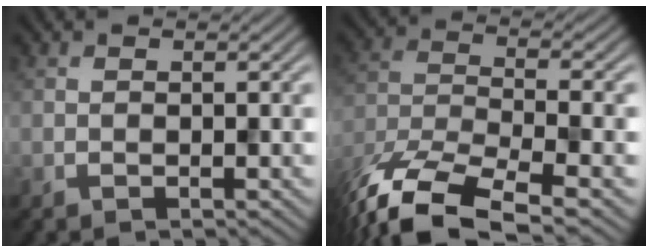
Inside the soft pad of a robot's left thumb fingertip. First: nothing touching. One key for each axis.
{"total": 12.8, "fx": -9.4, "fy": 4.5, "fz": 7.4, "tx": -0.185, "ty": -0.029, "tz": -0.157}